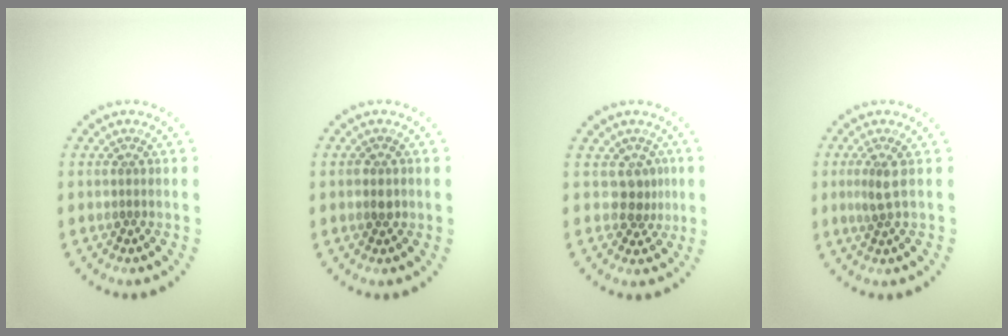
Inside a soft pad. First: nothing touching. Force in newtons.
{"total": 1.1, "press": 1.1, "slide": 0.2}
{"total": 2.2, "press": 1.6, "slide": 1.6}
{"total": 1.8, "press": 1.4, "slide": 1.2}